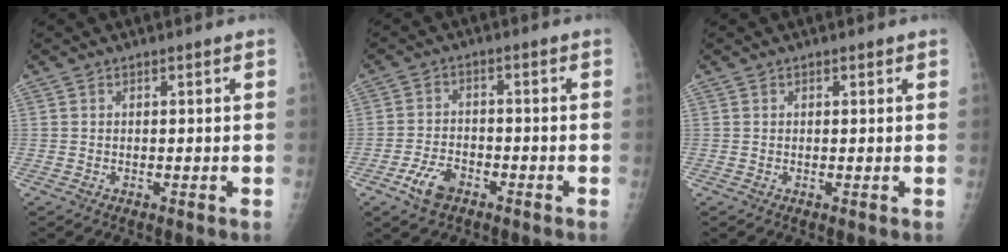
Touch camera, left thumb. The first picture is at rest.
{"total": 5.7, "force": [-3.3, 3.3, 3.3], "torque": [-0.061, 0.017, -0.060]}
{"total": 0.7, "force": [0.4, 0.4, 0.3], "torque": [-0.002, -0.001, 0.002]}